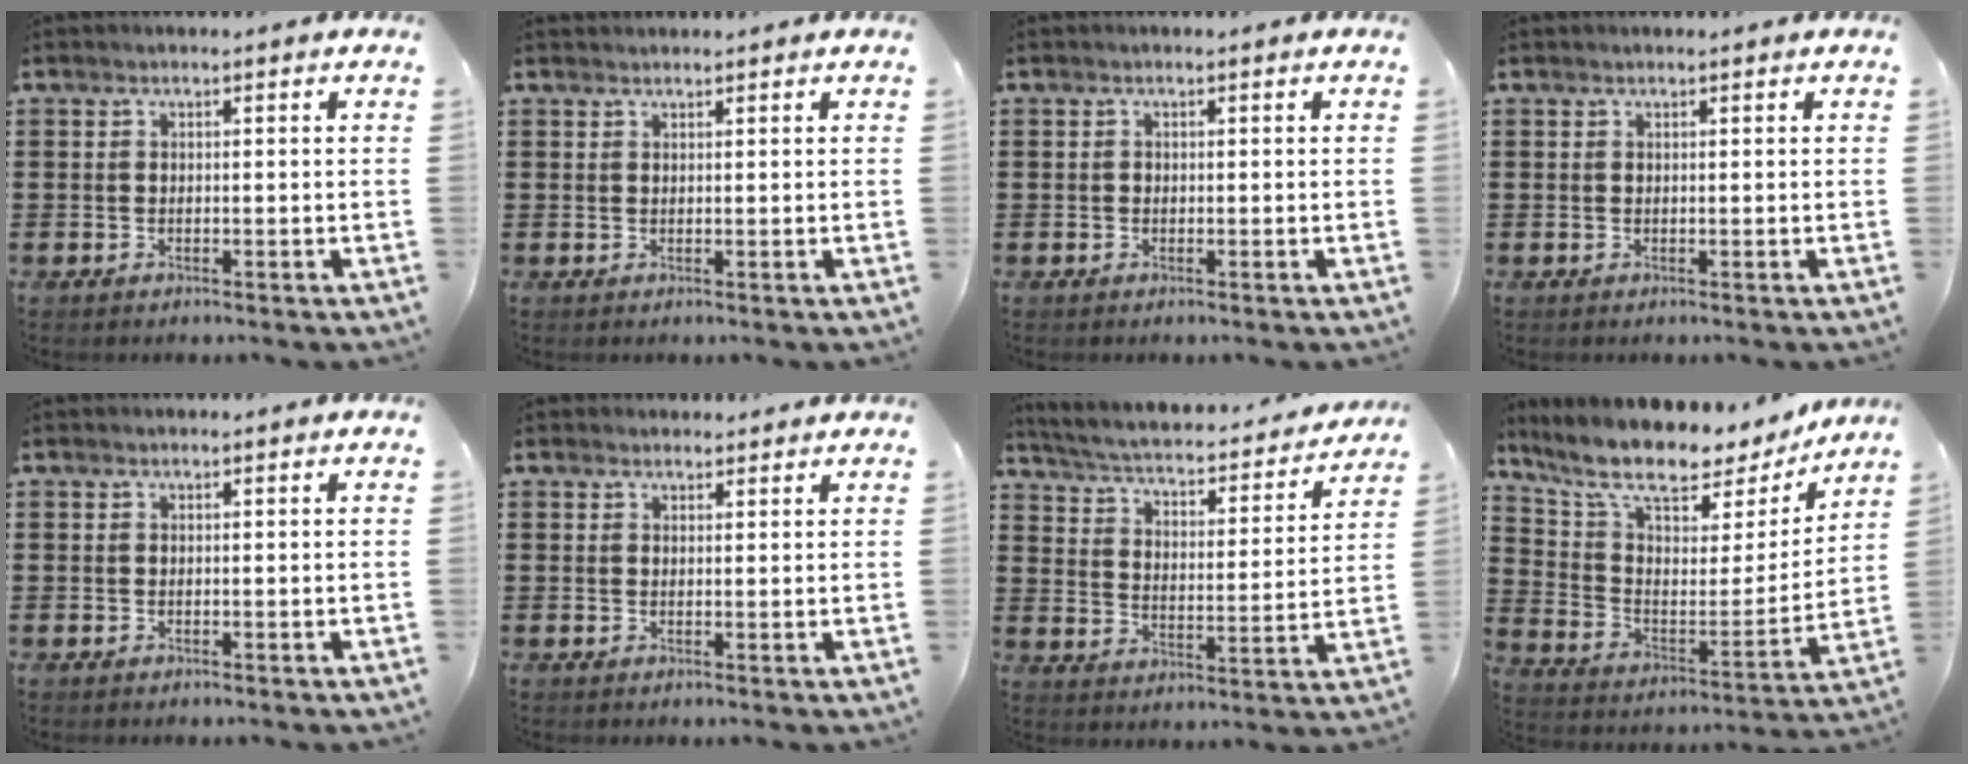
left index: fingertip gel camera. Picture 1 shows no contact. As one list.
[{"total": 0.8, "force": [0.8, 0.1, 0.0], "torque": [-0.002, -0.001, 0.017]}, {"total": 0.0}, {"total": 0.0}, {"total": 0.0}, {"total": 1.6, "force": [1.5, 0.5, -0.1], "torque": [-0.003, 0.003, 0.030]}, {"total": 3.1, "force": [2.7, 0.3, 1.5], "torque": [-0.048, -0.030, 0.035]}, {"total": 9.7, "force": [8.0, 2.9, 4.7], "torque": [-0.116, -0.058, 0.133]}]